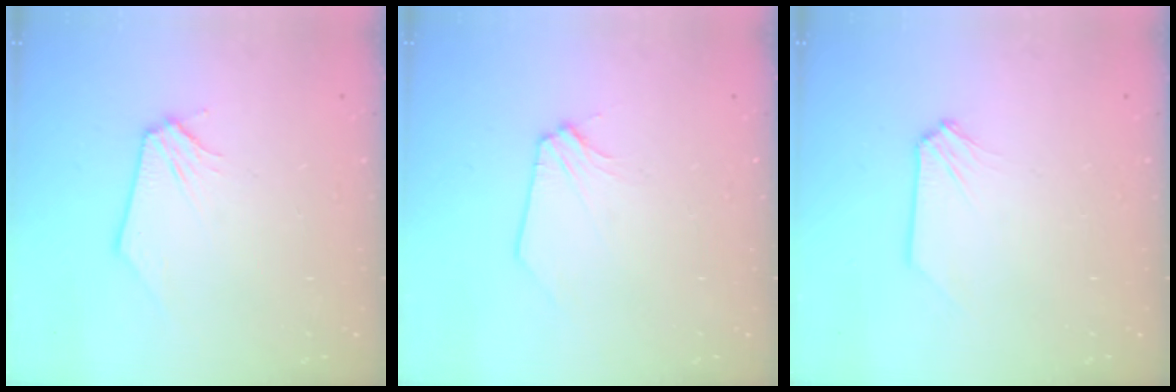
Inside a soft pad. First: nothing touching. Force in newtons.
{"total": 0.6, "press": 0.6, "slide": 0.1}
{"total": 0.0}